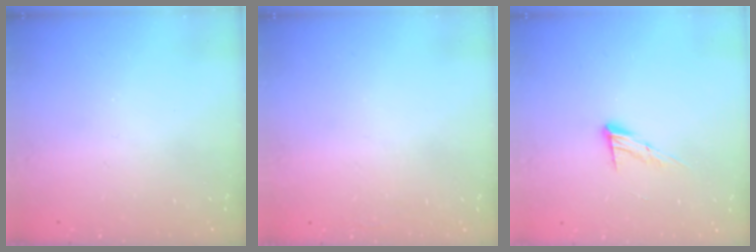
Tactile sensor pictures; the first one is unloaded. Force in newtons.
{"total": 1.4, "press": 1.3, "slide": 0.2}
{"total": 8.2, "press": 8.2, "slide": 0.9}